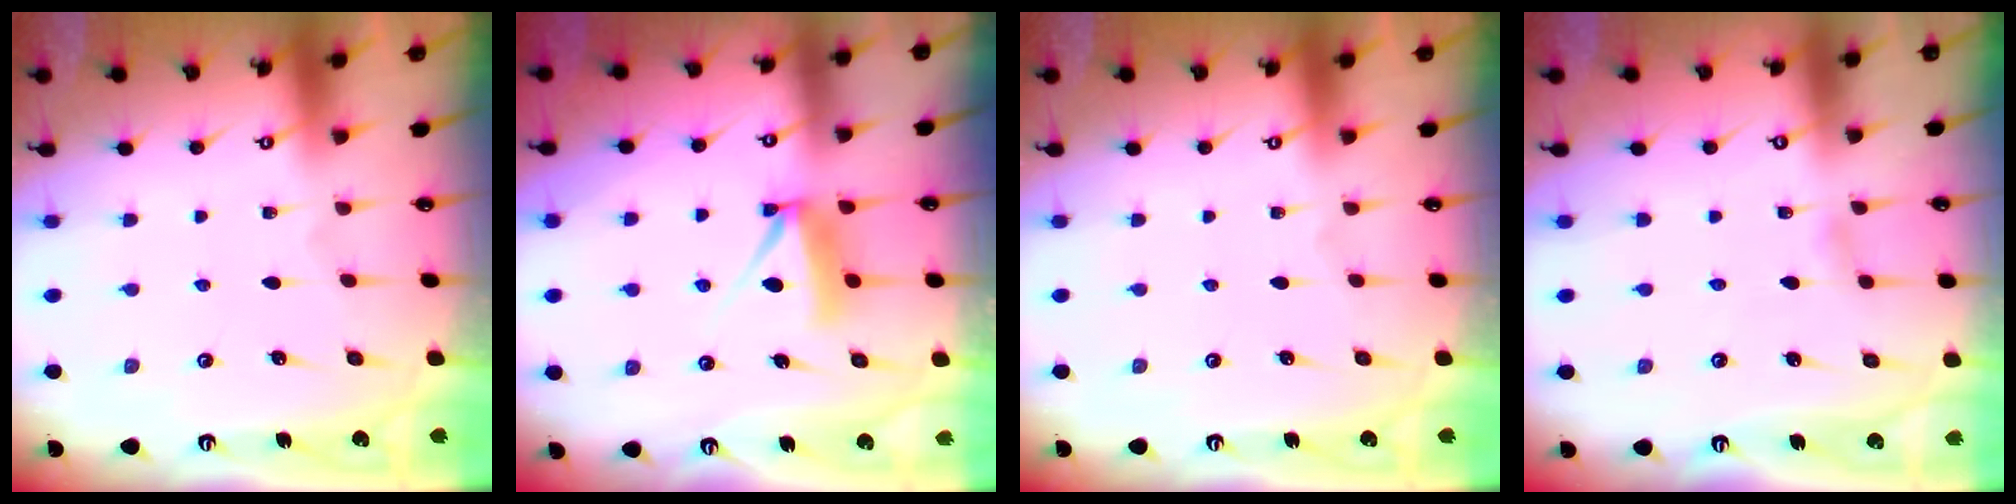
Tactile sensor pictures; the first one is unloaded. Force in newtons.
{"total": 7.9, "press": 7.8, "slide": 0.6}
{"total": 0.0}
{"total": 3.2, "press": 3.2, "slide": 0.3}